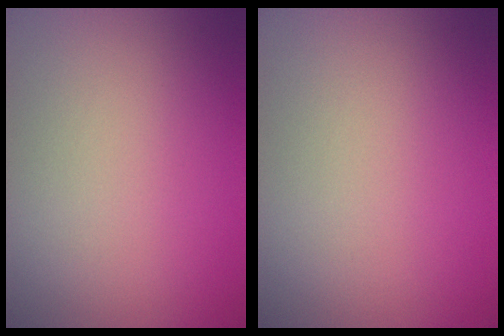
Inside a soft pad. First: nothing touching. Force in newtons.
{"total": 0.0}